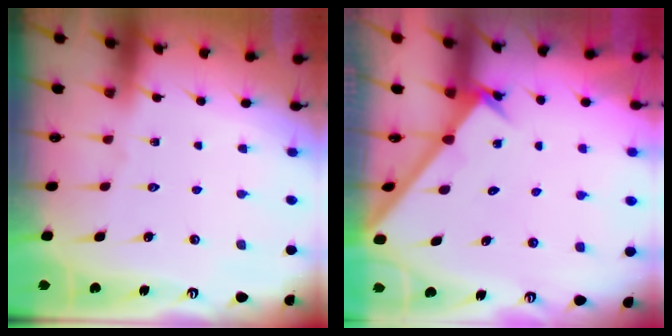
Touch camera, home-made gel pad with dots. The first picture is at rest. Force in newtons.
{"total": 2.1, "press": 2.1, "slide": 0.3}